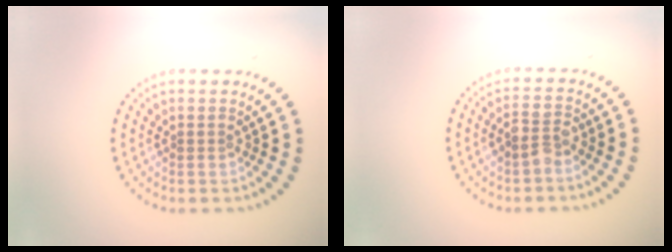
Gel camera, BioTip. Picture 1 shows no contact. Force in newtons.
{"total": 2.3, "press": 2.2, "slide": 0.6}